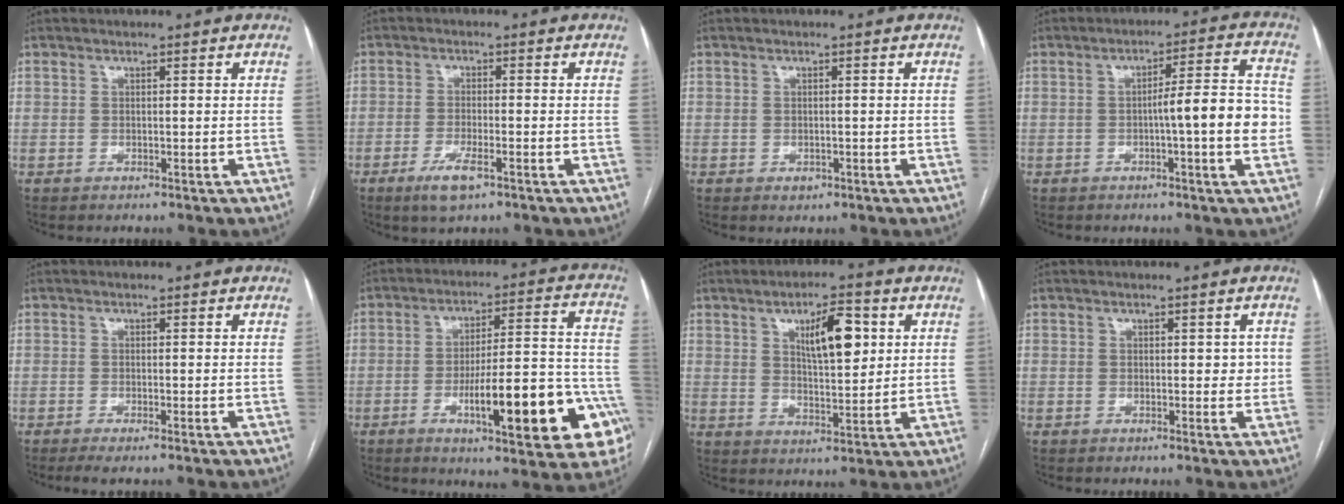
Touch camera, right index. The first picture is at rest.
{"total": 4.6, "force": [-2.6, 1.0, 3.6], "torque": [-0.074, -0.005, -0.045]}
{"total": 1.2, "force": [-0.5, 1.0, 0.5], "torque": [-0.005, 0.003, -0.002]}
{"total": 9.3, "force": [-1.4, 0.4, 9.2], "torque": [-0.125, 0.018, -0.024]}
{"total": 1.9, "force": [-1.1, 0.1, 1.6], "torque": [-0.030, -0.006, -0.019]}
{"total": 20.2, "force": [-7.7, 3.7, 18.3], "torque": [-0.189, 0.023, -0.097]}
{"total": 8.9, "force": [3.2, 2.6, 7.9], "torque": [-0.127, 0.006, 0.055]}
{"total": 2.2, "force": [0.4, 1.4, 1.7], "torque": [-0.014, 0.007, 0.005]}